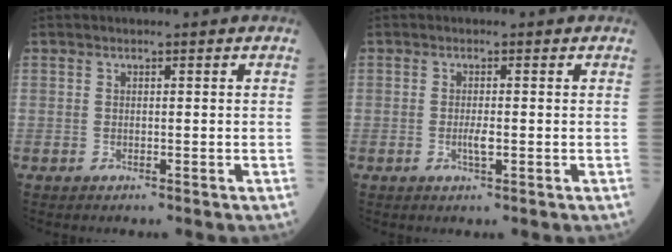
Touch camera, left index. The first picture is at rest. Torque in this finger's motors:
{"motor_torque": [0.55, 0.34, 0.05, 0.01]}